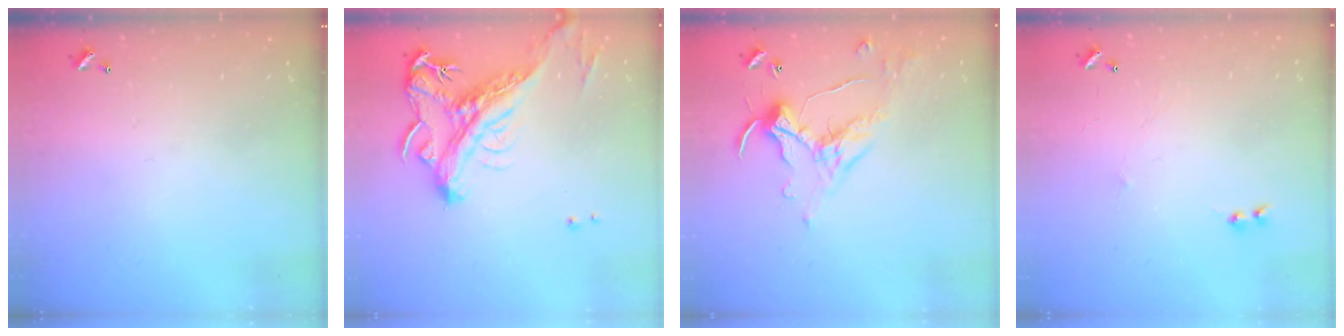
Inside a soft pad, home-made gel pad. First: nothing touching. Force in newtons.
{"total": 4.7, "press": 4.5, "slide": 1.3}
{"total": 1.1, "press": 1.1, "slide": 0.1}
{"total": 1.2, "press": 1.2, "slide": 0.3}